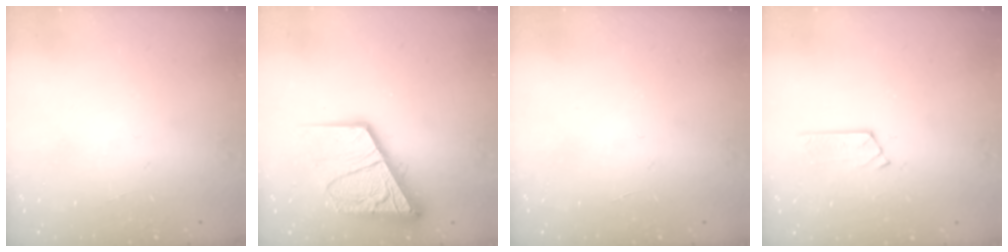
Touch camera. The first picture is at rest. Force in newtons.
{"total": 16.9, "press": 16.8, "slide": 1.8}
{"total": 0.0}
{"total": 3.3, "press": 3.3, "slide": 0.4}